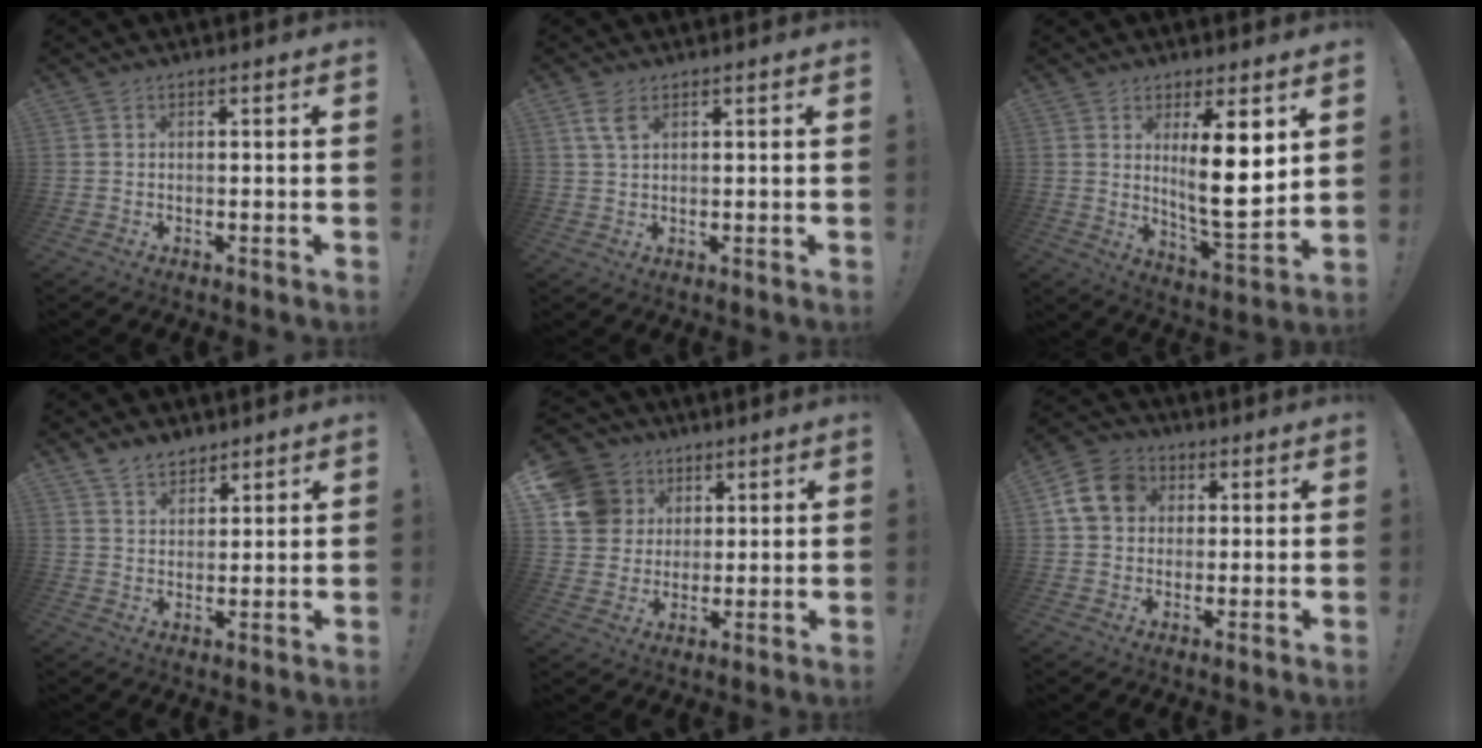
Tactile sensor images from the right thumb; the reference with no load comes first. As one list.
[{"total": 4.4, "force": [2.3, 2.0, 3.2], "torque": [-0.058, -0.005, 0.042]}, {"total": 13.3, "force": [4.2, 3.4, 12.2], "torque": [-0.187, -0.037, 0.062]}, {"total": 6.1, "force": [5.0, 3.1, 1.6], "torque": [-0.030, -0.028, 0.096]}, {"total": 13.2, "force": [4.6, 11.6, 4.4], "torque": [-0.062, -0.016, 0.094]}, {"total": 12.0, "force": [3.1, 9.9, 6.1], "torque": [-0.106, 0.008, 0.068]}]